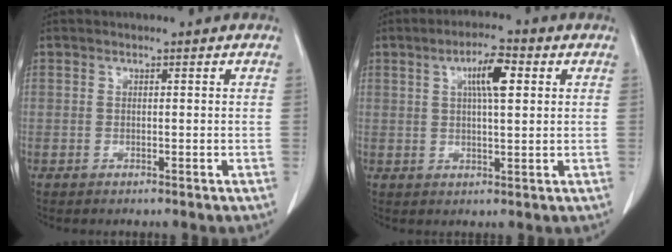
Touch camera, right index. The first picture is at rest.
{"total": 6.2, "force": [2.1, 1.2, 5.7], "torque": [-0.100, 0.008, 0.034]}